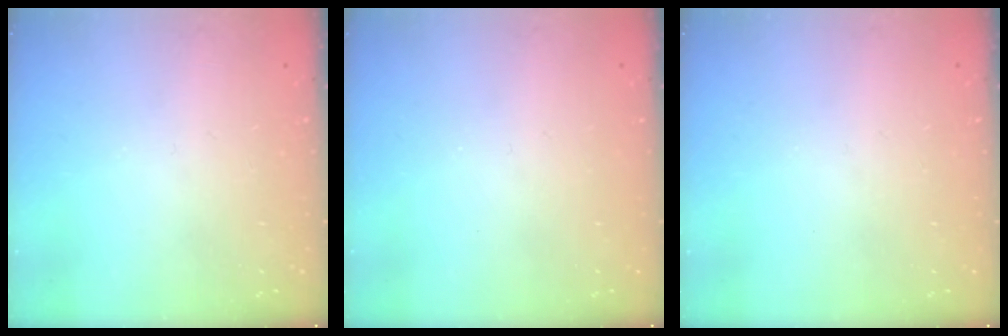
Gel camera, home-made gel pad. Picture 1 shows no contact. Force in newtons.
{"total": 0.0}
{"total": 0.0}